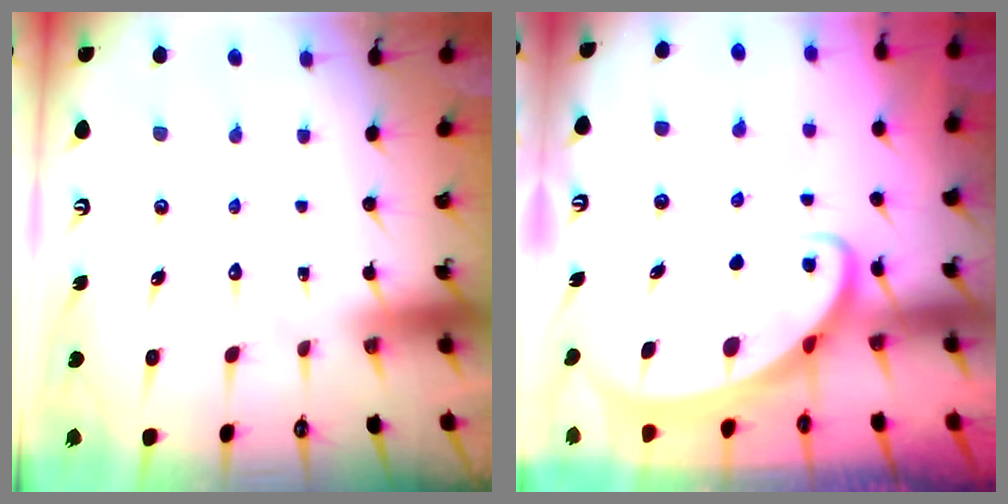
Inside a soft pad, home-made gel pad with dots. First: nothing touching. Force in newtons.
{"total": 2.1, "press": 2.1, "slide": 0.3}